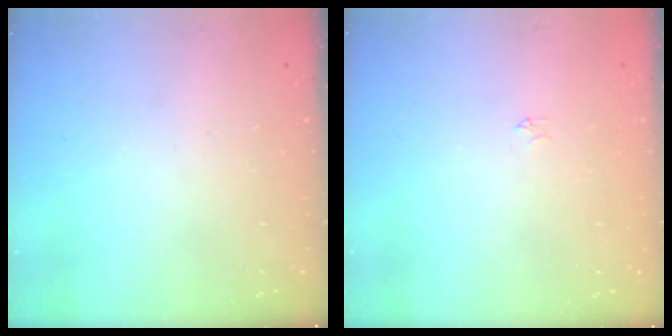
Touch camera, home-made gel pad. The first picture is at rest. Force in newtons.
{"total": 2.2, "press": 2.2, "slide": 0.3}